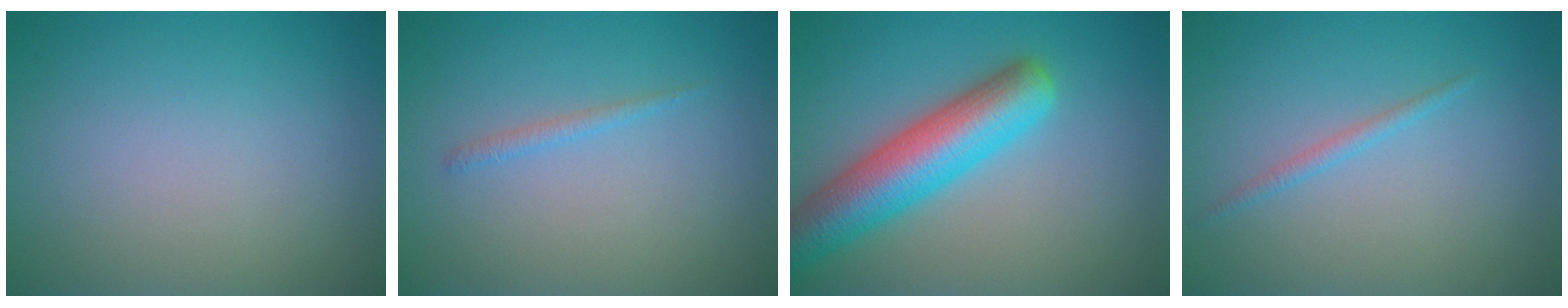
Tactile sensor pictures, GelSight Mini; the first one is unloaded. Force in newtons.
{"total": 0.9, "press": 0.9, "slide": 0.1}
{"total": 7.5, "press": 7.5, "slide": 0.4}
{"total": 1.0, "press": 1.0, "slide": 0.1}